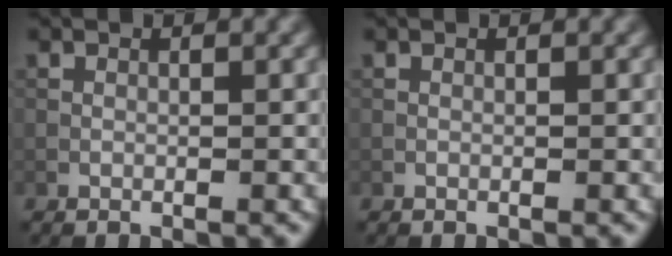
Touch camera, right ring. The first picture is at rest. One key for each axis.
{"total": 0.0}